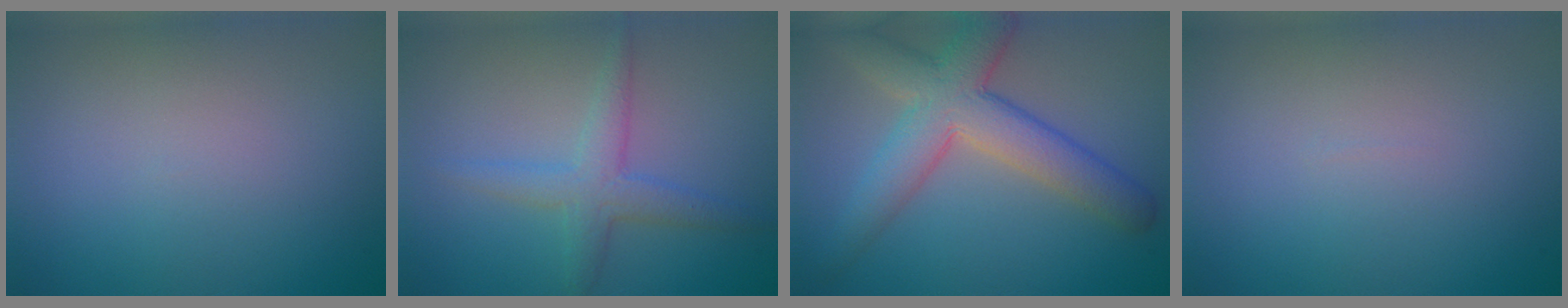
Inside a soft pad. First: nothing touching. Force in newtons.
{"total": 2.9, "press": 2.9, "slide": 0.2}
{"total": 7.4, "press": 7.4, "slide": 0.7}
{"total": 0.0}